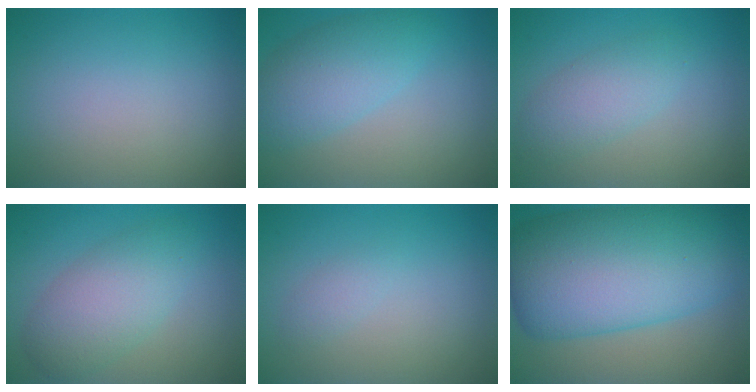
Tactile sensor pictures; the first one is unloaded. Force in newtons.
{"total": 4.8, "press": 4.8, "slide": 0.3}
{"total": 3.0, "press": 3.0, "slide": 0.2}
{"total": 4.8, "press": 4.8, "slide": 0.1}
{"total": 1.0, "press": 1.0, "slide": 0.1}
{"total": 14.1, "press": 14.1, "slide": 0.1}